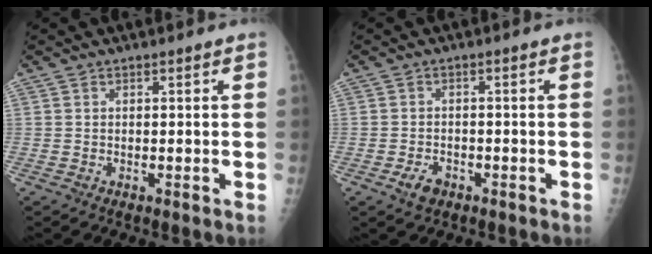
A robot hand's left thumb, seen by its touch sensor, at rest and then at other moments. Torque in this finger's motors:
{"motor_torque": [-0.28, -0.19, 0.35, 0.14, 0.01]}